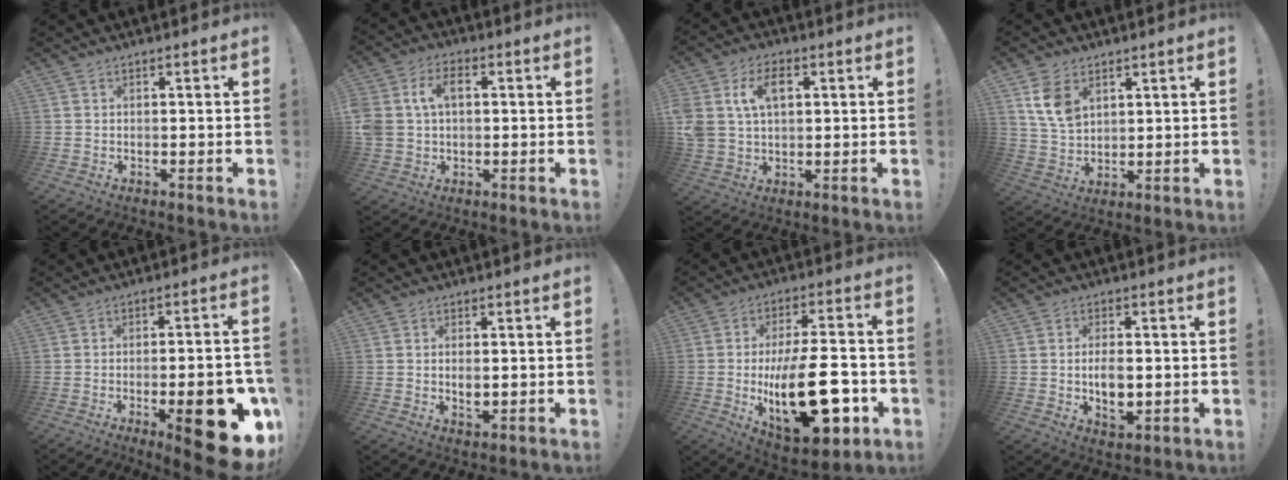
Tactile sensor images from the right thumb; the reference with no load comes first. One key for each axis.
{"total": 9.5, "fx": 1.9, "fy": 7.0, "fz": 6.2, "tx": -0.132, "ty": 0.009, "tz": 0.036}
{"total": 10.7, "fx": 3.5, "fy": 7.5, "fz": 6.8, "tx": -0.137, "ty": 0.003, "tz": 0.066}
{"total": 9.9, "fx": 4.9, "fy": 6.6, "fz": 5.6, "tx": -0.099, "ty": -0.017, "tz": 0.095}
{"total": 18.8, "fx": -7.0, "fy": 5.9, "fz": 16.4, "tx": -0.195, "ty": 0.031, "tz": -0.087}
{"total": 3.0, "fx": 0.2, "fy": 1.7, "fz": 2.4, "tx": -0.039, "ty": -0.003, "tz": -0.001}
{"total": 26.8, "fx": -5.4, "fy": 12.4, "fz": 23.1, "tx": -0.384, "ty": 0.029, "tz": -0.069}
{"total": 6.6, "fx": -0.4, "fy": 3.8, "fz": 5.5, "tx": -0.078, "ty": -0.006, "tz": -0.008}